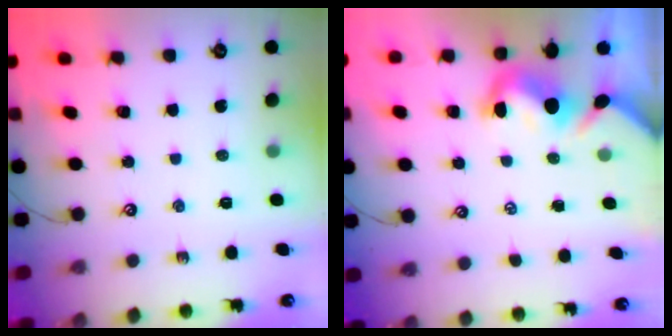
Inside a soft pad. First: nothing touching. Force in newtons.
{"total": 1.9, "press": 1.6, "slide": 1.0}